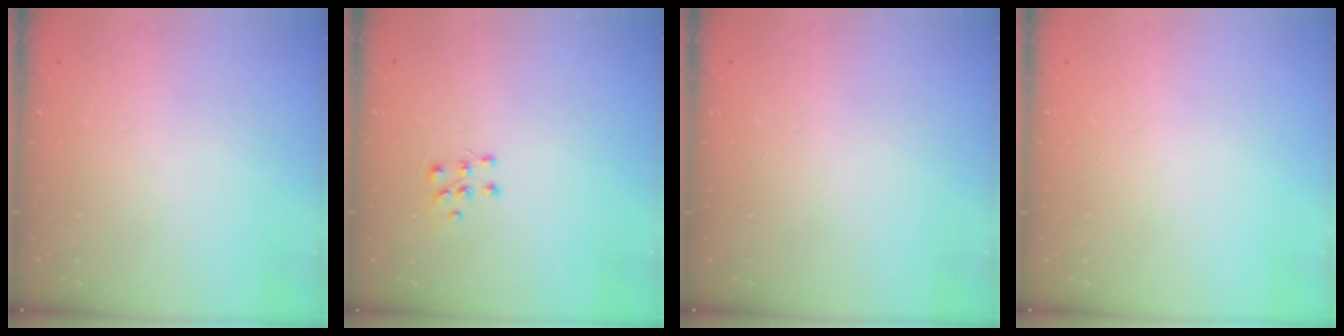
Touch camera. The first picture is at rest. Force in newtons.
{"total": 5.6, "press": 5.5, "slide": 1.0}
{"total": 0.0}
{"total": 0.0}